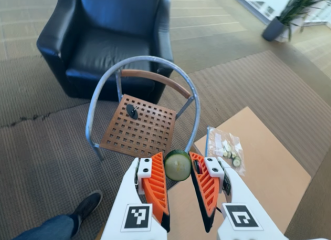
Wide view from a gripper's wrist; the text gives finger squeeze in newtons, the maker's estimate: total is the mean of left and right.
{"total": 6.8, "left": 6.8, "right": 6.9}